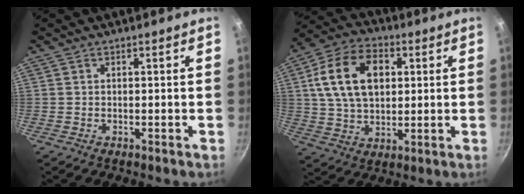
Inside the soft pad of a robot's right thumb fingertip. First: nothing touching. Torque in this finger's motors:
{"motor_torque": [-0.42, 0.99, 0.74, 0.25, 0.20]}